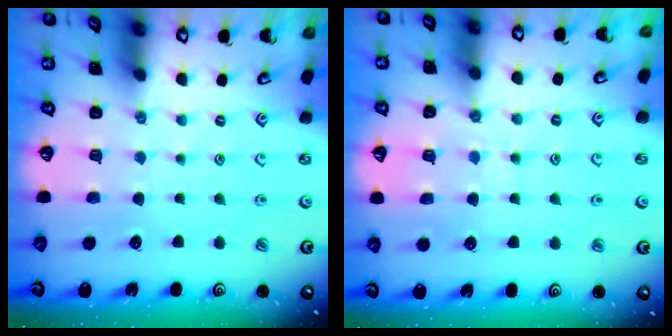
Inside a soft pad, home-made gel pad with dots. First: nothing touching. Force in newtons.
{"total": 6.2, "press": 6.2, "slide": 1.0}